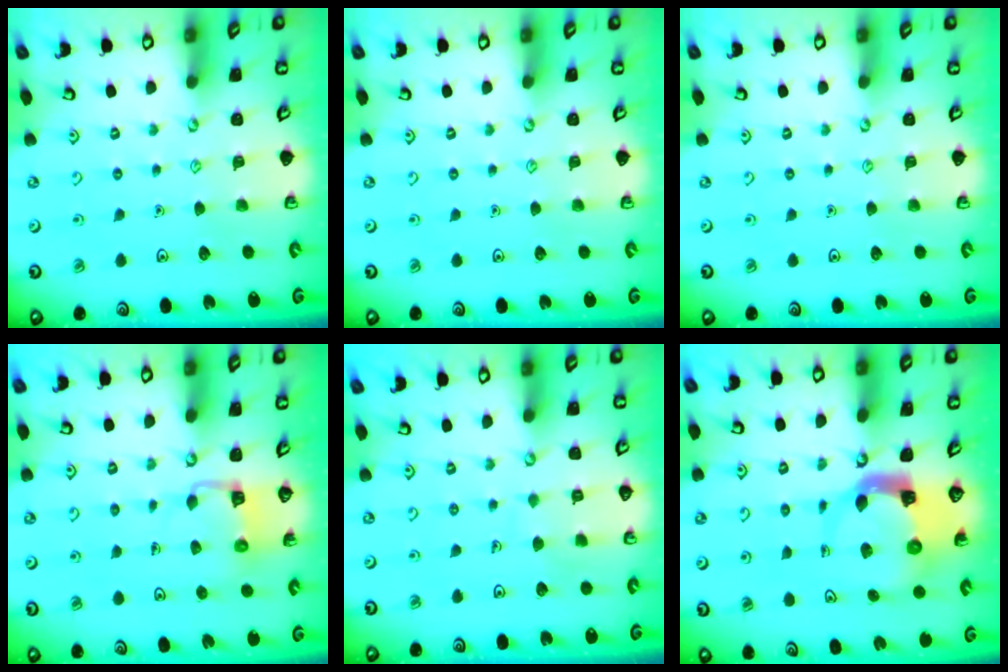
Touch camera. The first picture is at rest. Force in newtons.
{"total": 0.0}
{"total": 0.0}
{"total": 4.1, "press": 4.1, "slide": 0.2}
{"total": 3.9, "press": 3.9, "slide": 0.3}
{"total": 4.6, "press": 4.6, "slide": 0.5}